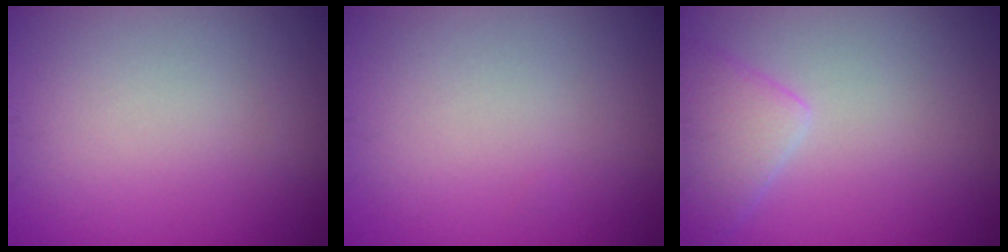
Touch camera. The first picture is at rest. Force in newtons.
{"total": 0.0}
{"total": 2.8, "press": 2.8, "slide": 0.2}